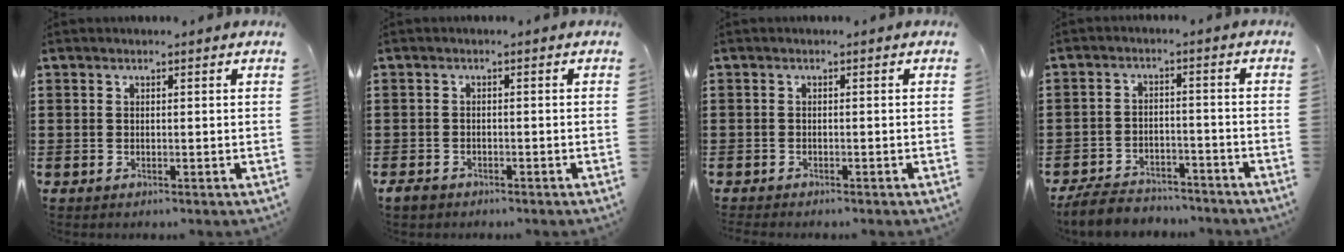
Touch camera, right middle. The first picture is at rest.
{"total": 1.4, "force": [-1.1, 0.7, 0.4], "torque": [-0.018, -0.002, -0.027]}
{"total": 0.6, "force": [-0.6, 0.1, 0.1], "torque": [-0.003, -0.002, -0.013]}
{"total": 5.1, "force": [-4.9, 1.1, 0.7], "torque": [-0.024, 0.008, -0.104]}